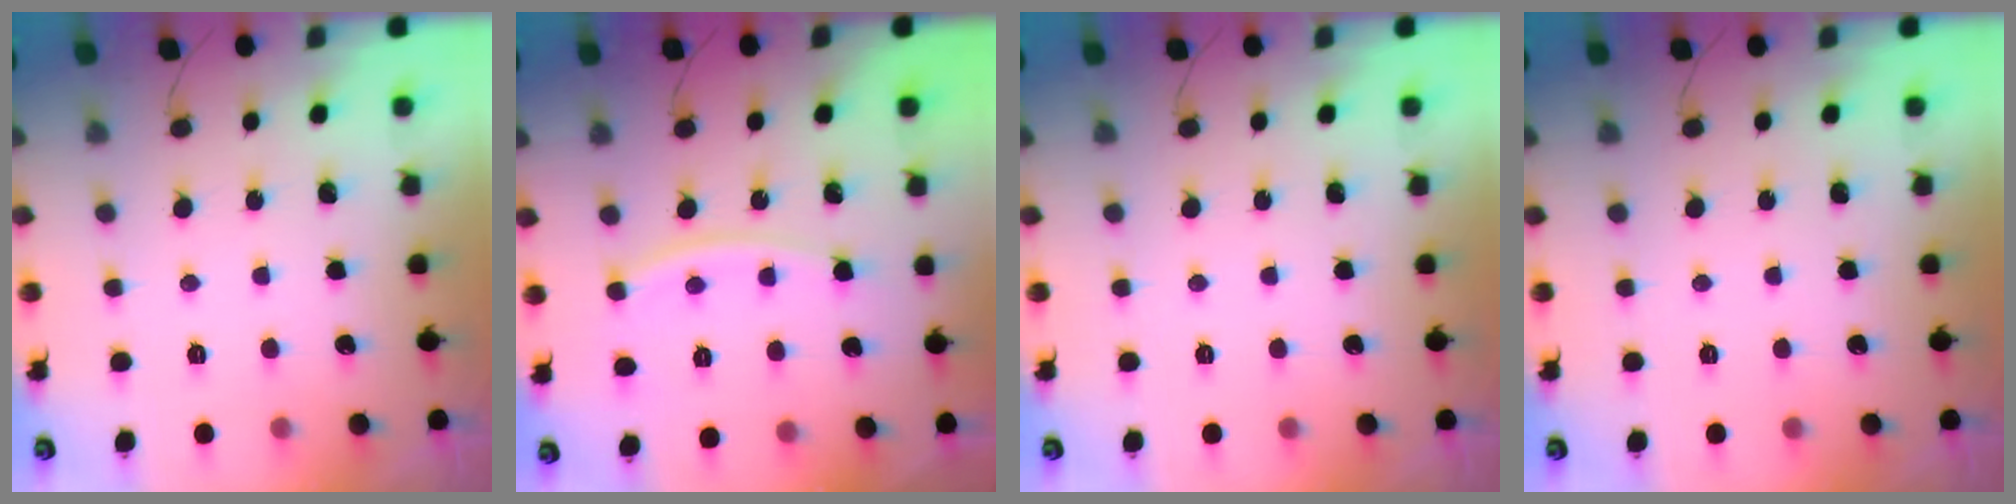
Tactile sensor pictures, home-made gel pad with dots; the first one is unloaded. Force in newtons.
{"total": 7.2, "press": 7.1, "slide": 1.0}
{"total": 0.0}
{"total": 0.0}